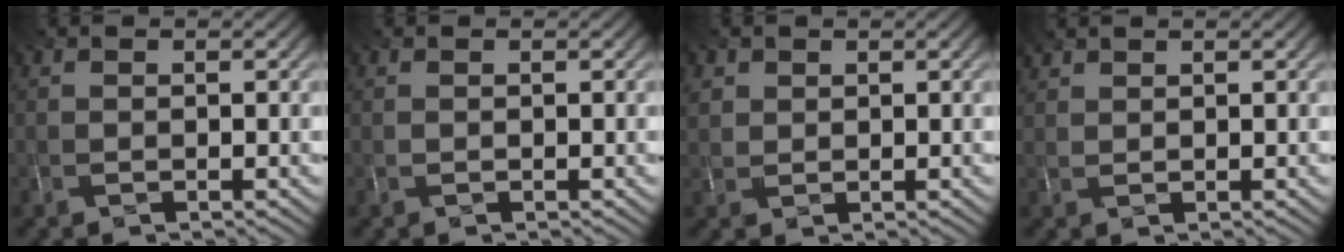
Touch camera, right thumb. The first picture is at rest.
{"total": 0.0}
{"total": 1.9, "force": [1.0, 1.6, 0.3], "torque": [-0.015, -0.005, 0.021]}
{"total": 1.6, "force": [1.4, 0.6, 0.2], "torque": [-0.007, -0.002, 0.029]}